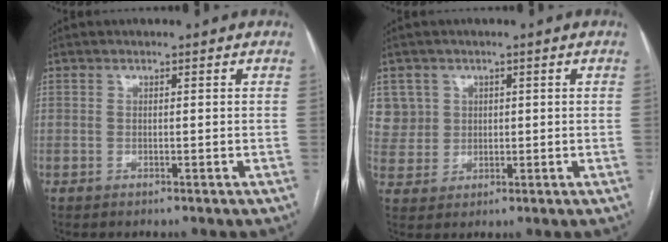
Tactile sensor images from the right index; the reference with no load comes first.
{"total": 6.3, "force": [2.3, 5.9, 0.1], "torque": [0.001, 0.013, 0.057]}